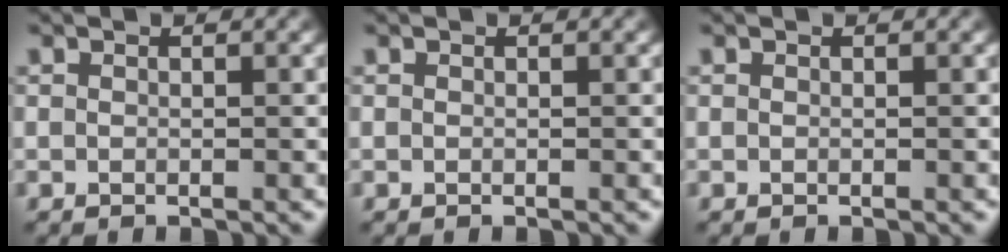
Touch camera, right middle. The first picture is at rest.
{"total": 0.0}
{"total": 0.0}